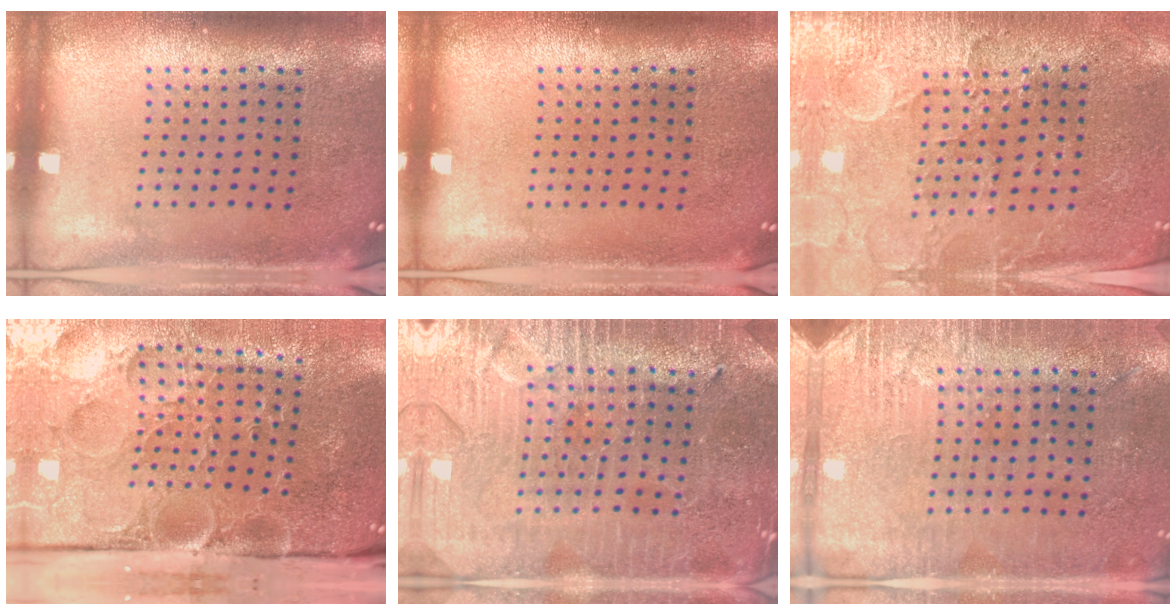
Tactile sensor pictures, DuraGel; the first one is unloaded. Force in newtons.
{"total": 0.0}
{"total": 3.4, "press": 3.3, "slide": 1.0}
{"total": 5.2, "press": 4.1, "slide": 3.2}
{"total": 3.3, "press": 3.2, "slide": 0.5}
{"total": 2.8, "press": 2.7, "slide": 0.8}